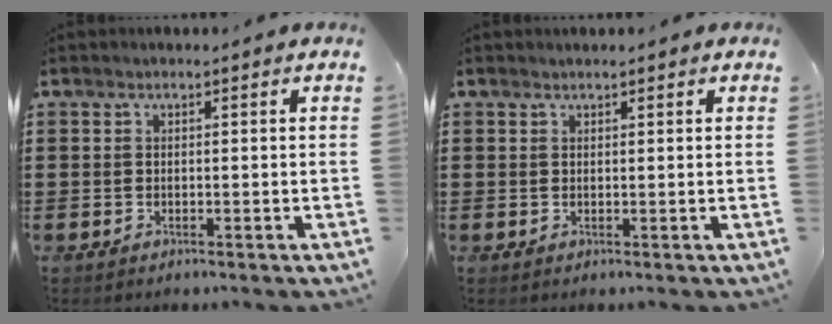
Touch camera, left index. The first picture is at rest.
{"total": 0.7, "force": [0.6, 0.2, 0.1], "torque": [-0.004, 0.001, 0.013]}